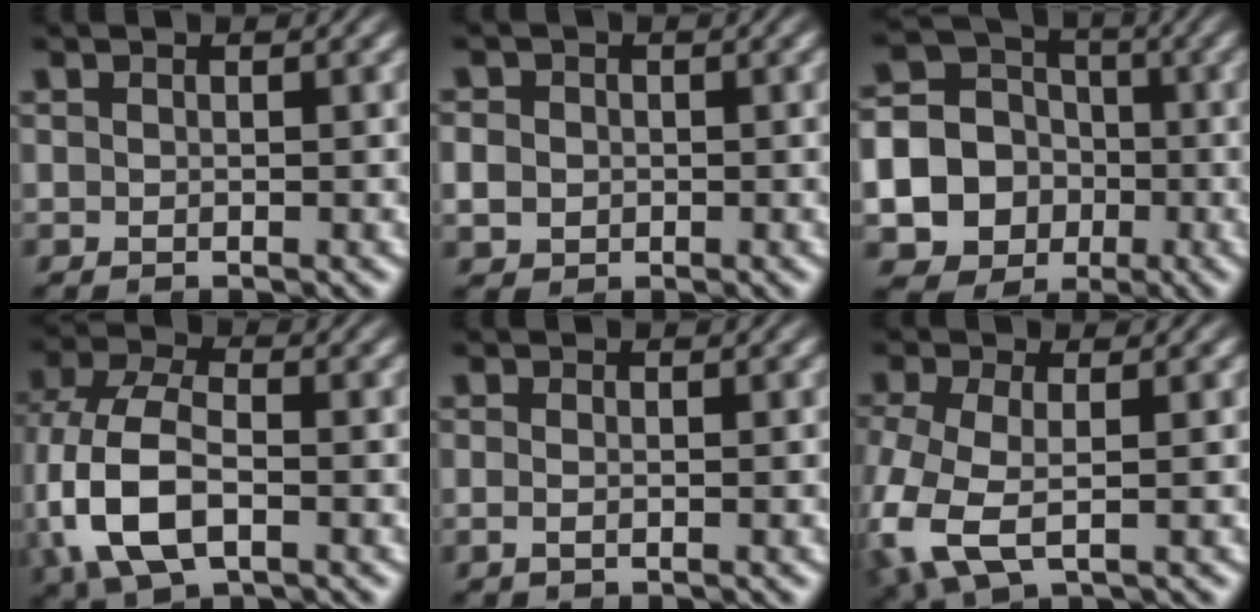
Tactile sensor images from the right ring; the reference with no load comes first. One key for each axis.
{"total": 3.2, "fx": -0.3, "fy": 3.0, "fz": 1.2, "tx": -0.036, "ty": -0.008, "tz": -0.004}
{"total": 17.4, "fx": -3.6, "fy": 15.9, "fz": 6.1, "tx": -0.174, "ty": -0.072, "tz": -0.061}
{"total": 8.1, "fx": -1.3, "fy": 5.7, "fz": 5.7, "tx": -0.162, "ty": -0.040, "tz": -0.002}
{"total": 0.8, "fx": -0.4, "fy": 0.1, "fz": 0.8, "tx": -0.021, "ty": -0.008, "tz": -0.004}
{"total": 6.8, "fx": -1.8, "fy": 4.9, "fz": 4.4, "tx": -0.145, "ty": -0.043, "tz": -0.011}